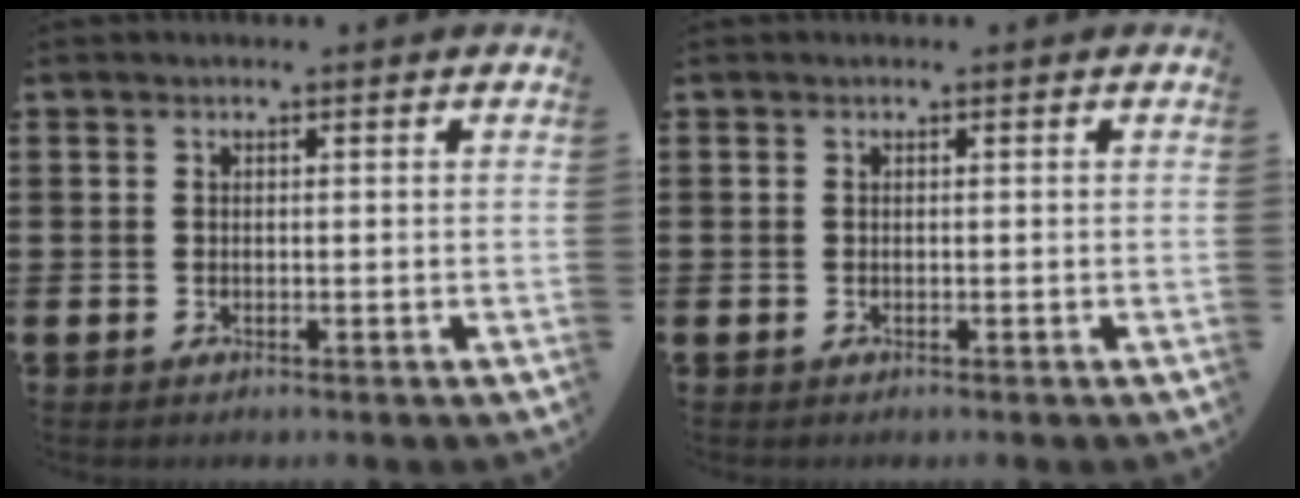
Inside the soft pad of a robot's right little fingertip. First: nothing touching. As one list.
[{"total": 0.0}]